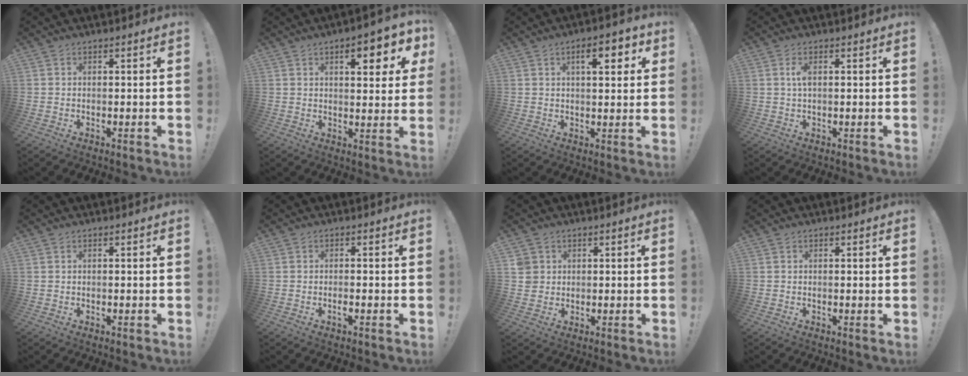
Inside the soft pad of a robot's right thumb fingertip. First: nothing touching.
{"total": 9.0, "force": [4.1, 2.9, 7.4], "torque": [-0.081, -0.019, 0.061]}
{"total": 7.5, "force": [3.0, 2.6, 6.4], "torque": [-0.079, -0.007, 0.041]}
{"total": 2.5, "force": [0.4, 0.9, 2.3], "torque": [-0.040, 0.002, 0.003]}
{"total": 0.0}
{"total": 1.6, "force": [-0.9, 0.0, 1.3], "torque": [-0.030, -0.001, -0.014]}
{"total": 3.7, "force": [1.3, 3.3, 0.7], "torque": [-0.008, -0.001, 0.027]}
{"total": 0.5, "force": [0.2, -0.2, 0.4], "torque": [-0.007, -0.001, 0.002]}